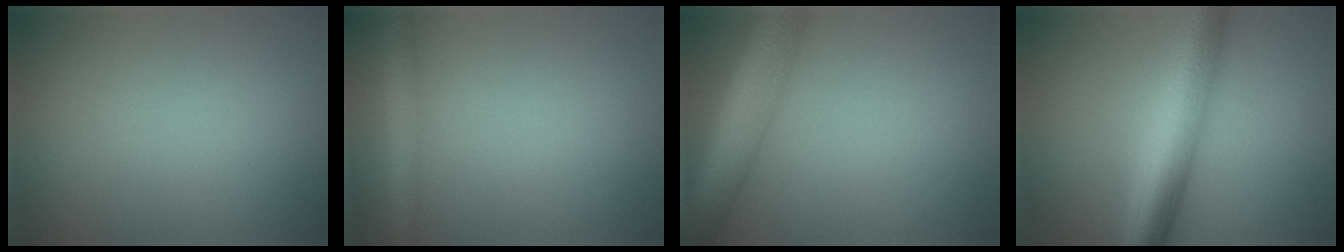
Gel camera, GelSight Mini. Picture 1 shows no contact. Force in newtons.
{"total": 2.7, "press": 2.7, "slide": 0.1}
{"total": 8.9, "press": 8.9, "slide": 0.4}
{"total": 8.0, "press": 8.0, "slide": 0.3}